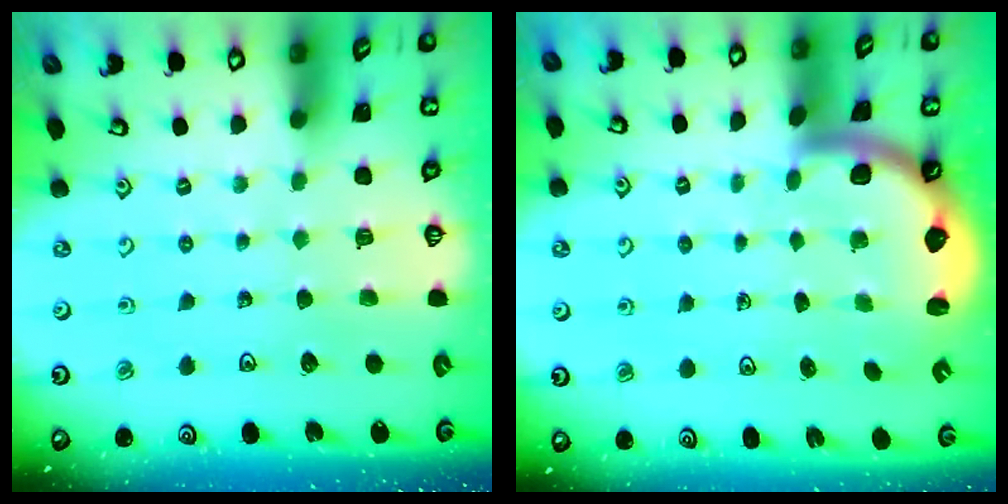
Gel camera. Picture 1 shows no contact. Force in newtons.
{"total": 2.3, "press": 2.3, "slide": 0.4}